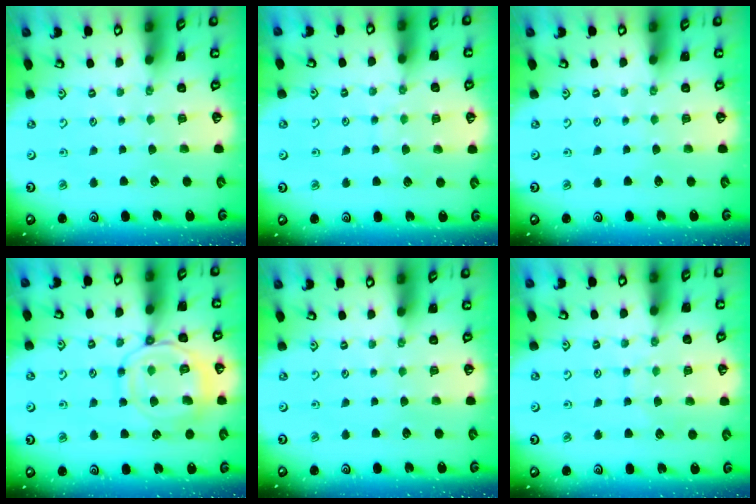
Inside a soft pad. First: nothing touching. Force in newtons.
{"total": 6.2, "press": 6.2, "slide": 0.7}
{"total": 0.0}
{"total": 13.3, "press": 13.2, "slide": 1.2}
{"total": 0.0}
{"total": 7.1, "press": 7.1, "slide": 0.5}